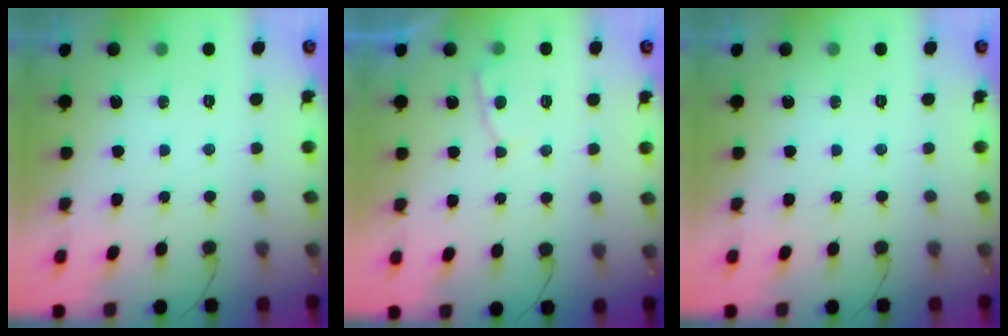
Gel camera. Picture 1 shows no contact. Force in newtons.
{"total": 3.4, "press": 3.4, "slide": 0.4}
{"total": 0.0}